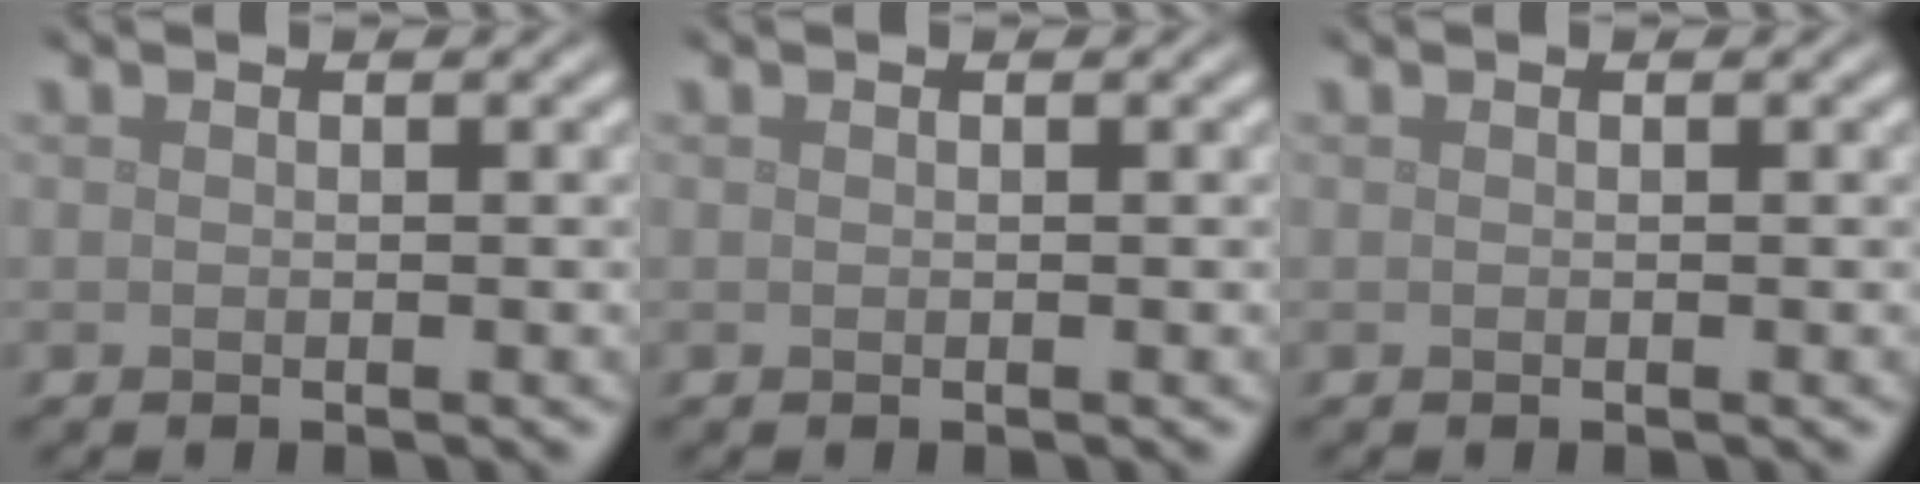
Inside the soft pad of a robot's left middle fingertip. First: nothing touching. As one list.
[{"total": 0.0}, {"total": 0.0}]